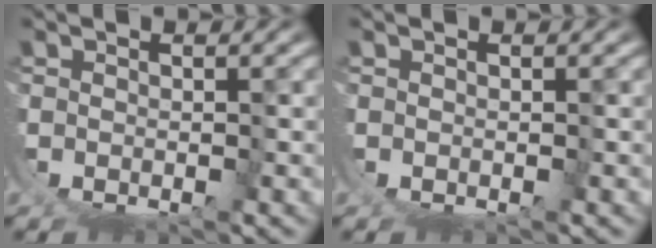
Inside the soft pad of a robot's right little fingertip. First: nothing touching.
{"total": 0.0}